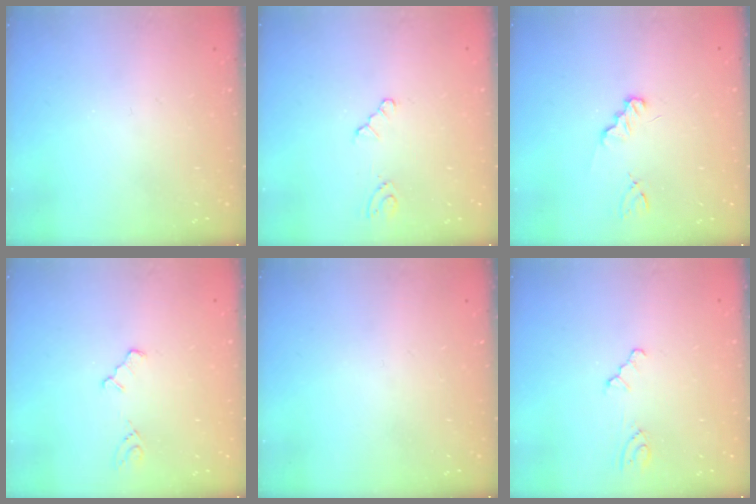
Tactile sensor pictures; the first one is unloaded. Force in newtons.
{"total": 2.1, "press": 2.1, "slide": 0.3}
{"total": 1.2, "press": 1.2, "slide": 0.1}
{"total": 3.3, "press": 3.3, "slide": 0.4}
{"total": 0.0}
{"total": 2.5, "press": 2.5, "slide": 0.5}